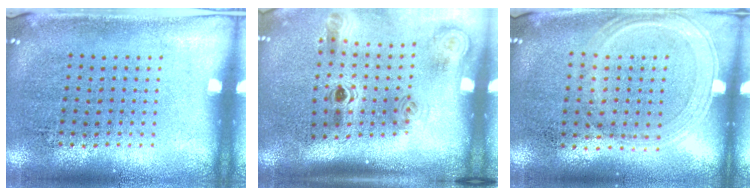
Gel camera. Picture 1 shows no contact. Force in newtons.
{"total": 2.0, "press": 1.3, "slide": 1.5}
{"total": 0.6, "press": 0.5, "slide": 0.2}